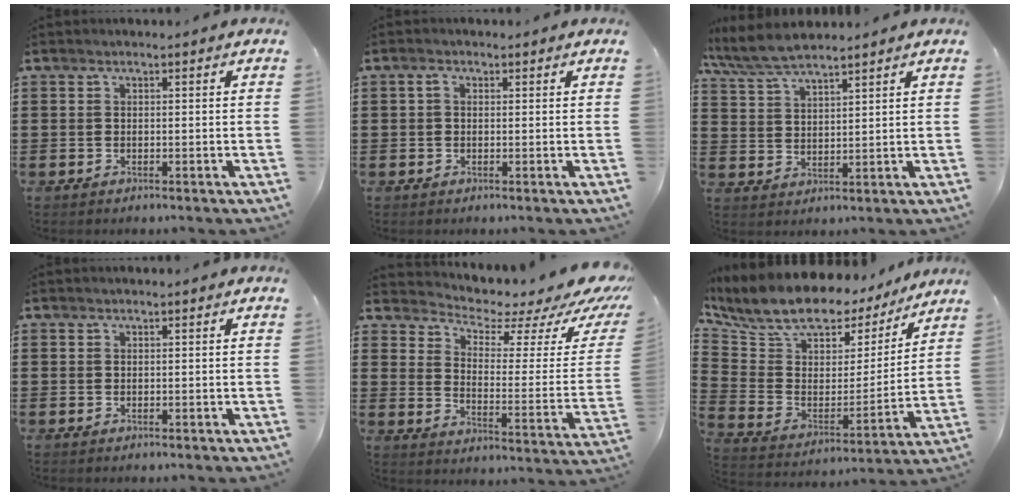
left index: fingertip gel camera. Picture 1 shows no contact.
{"total": 1.4, "force": [0.1, 1.0, 1.0], "torque": [-0.021, 0.008, 0.001]}
{"total": 6.1, "force": [5.4, 1.3, 2.4], "torque": [-0.064, -0.011, 0.102]}
{"total": 0.0}
{"total": 4.0, "force": [3.4, 1.1, 1.8], "torque": [-0.044, -0.043, 0.050]}
{"total": 10.0, "force": [8.7, 4.0, 3.1], "torque": [-0.093, -0.064, 0.149]}